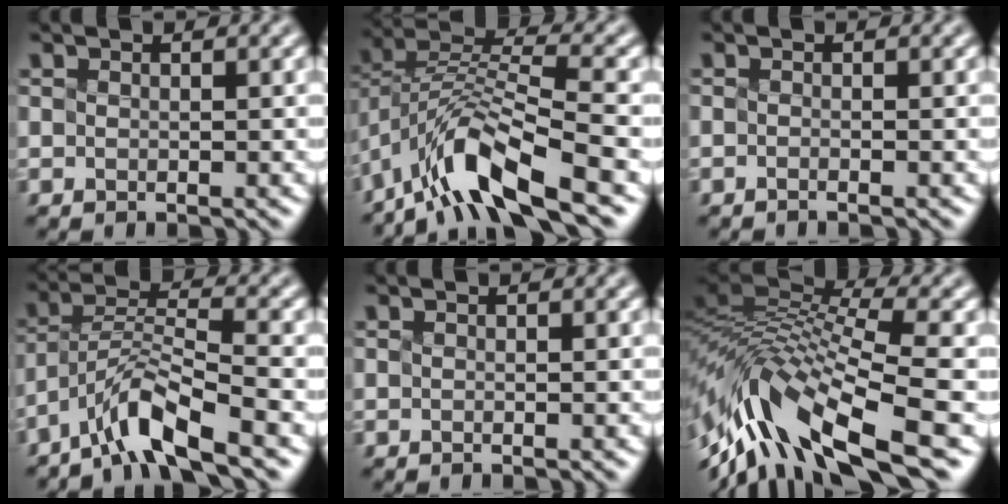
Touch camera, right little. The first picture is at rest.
{"total": 10.0, "force": [-6.0, 2.7, 7.5], "torque": [-0.136, 0.009, -0.126]}
{"total": 0.7, "force": [-0.4, 0.1, 0.5], "torque": [-0.006, -0.006, -0.011]}
{"total": 5.9, "force": [-4.3, 0.8, 4.0], "torque": [-0.074, 0.006, -0.090]}
{"total": 0.0}
{"total": 11.3, "force": [-4.4, 4.2, 9.5], "torque": [-0.183, 0.023, -0.079]}